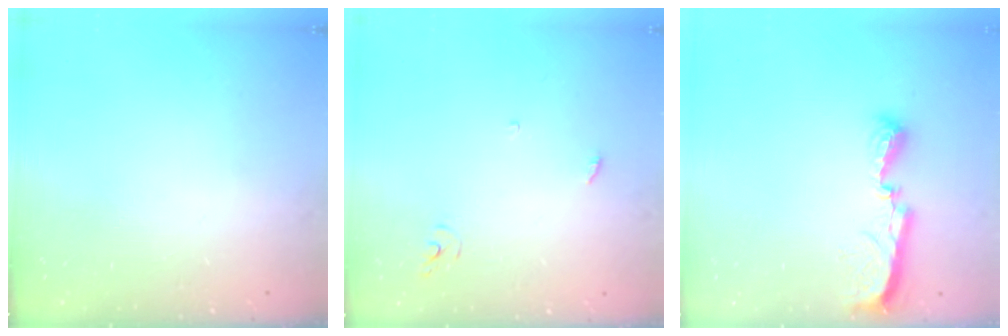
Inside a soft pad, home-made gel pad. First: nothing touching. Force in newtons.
{"total": 3.3, "press": 3.2, "slide": 0.3}
{"total": 8.3, "press": 8.3, "slide": 0.9}